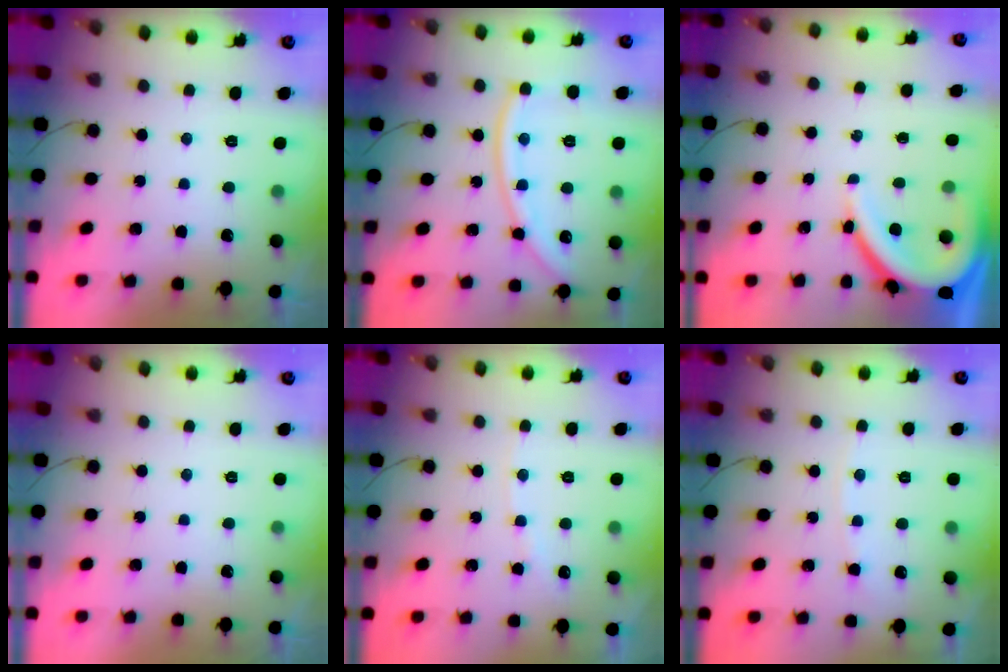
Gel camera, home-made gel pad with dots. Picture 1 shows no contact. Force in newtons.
{"total": 12.2, "press": 12.1, "slide": 1.7}
{"total": 9.2, "press": 9.1, "slide": 0.9}
{"total": 0.0}
{"total": 5.9, "press": 5.8, "slide": 0.8}
{"total": 4.1, "press": 4.0, "slide": 0.6}